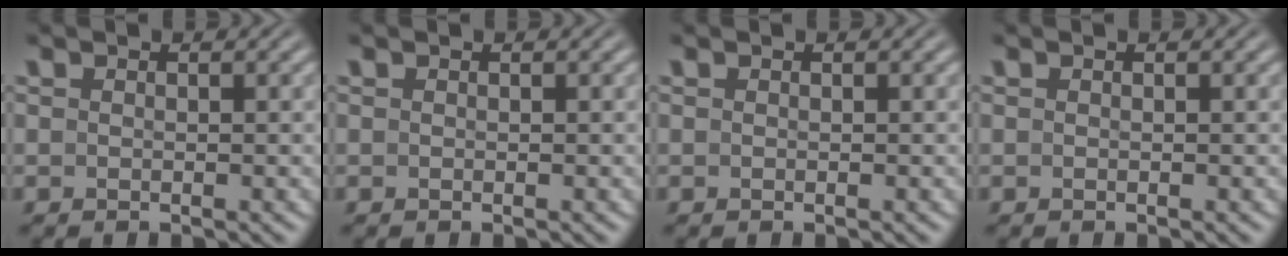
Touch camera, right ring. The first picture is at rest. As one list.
[{"total": 0.0}, {"total": 0.0}, {"total": 0.0}]